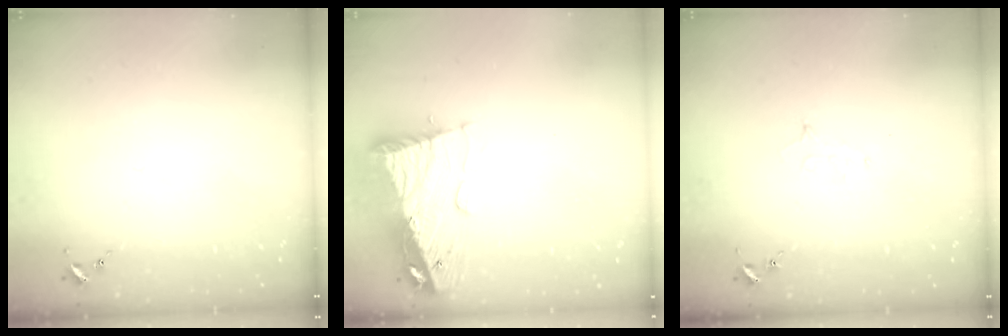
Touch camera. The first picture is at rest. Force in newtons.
{"total": 14.6, "press": 14.6, "slide": 1.6}
{"total": 5.8, "press": 5.7, "slide": 0.6}